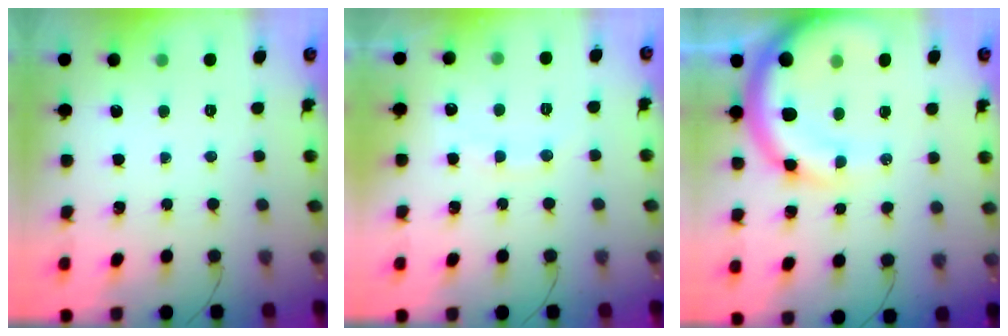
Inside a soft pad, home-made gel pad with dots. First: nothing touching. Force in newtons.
{"total": 7.2, "press": 7.1, "slide": 1.3}
{"total": 14.0, "press": 13.6, "slide": 3.6}